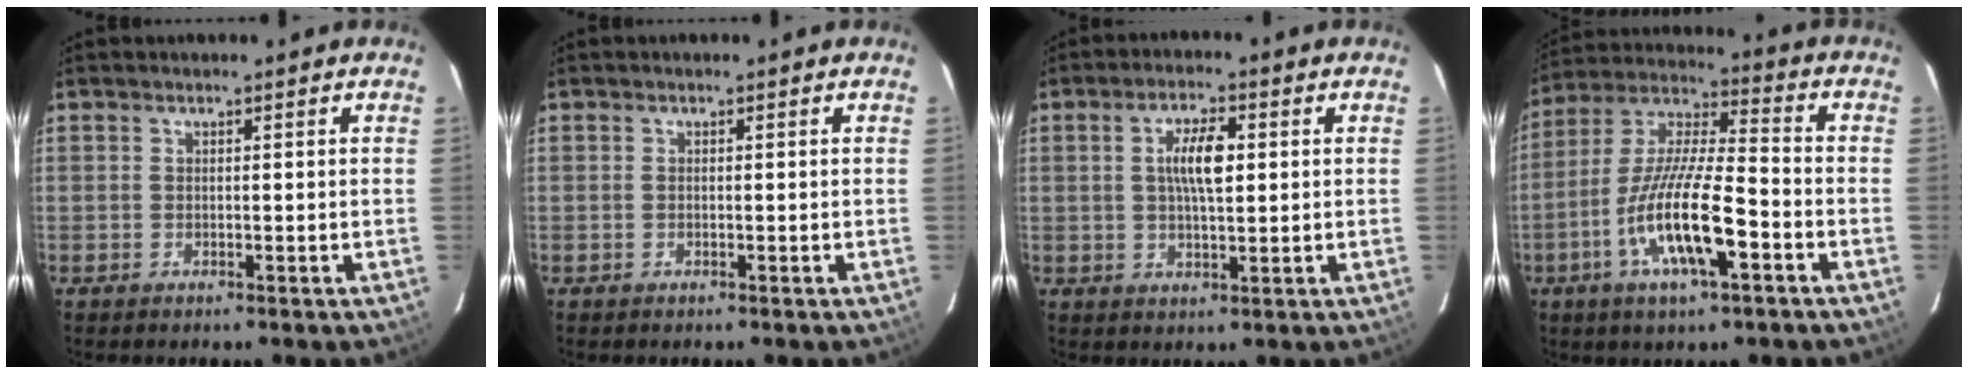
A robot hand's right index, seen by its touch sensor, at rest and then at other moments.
{"total": 0.0}
{"total": 6.5, "force": [1.1, 2.2, 6.0], "torque": [-0.107, 0.007, 0.022]}
{"total": 16.2, "force": [-6.2, 3.7, 14.5], "torque": [-0.290, -0.012, -0.121]}